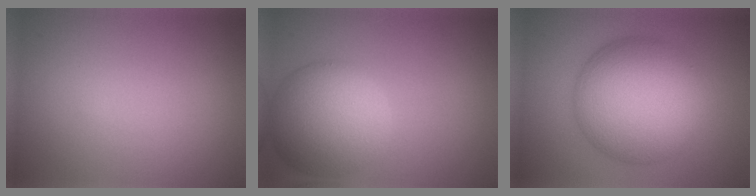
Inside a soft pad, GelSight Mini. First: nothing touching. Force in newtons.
{"total": 8.2, "press": 8.2, "slide": 0.4}
{"total": 12.3, "press": 12.3, "slide": 0.3}